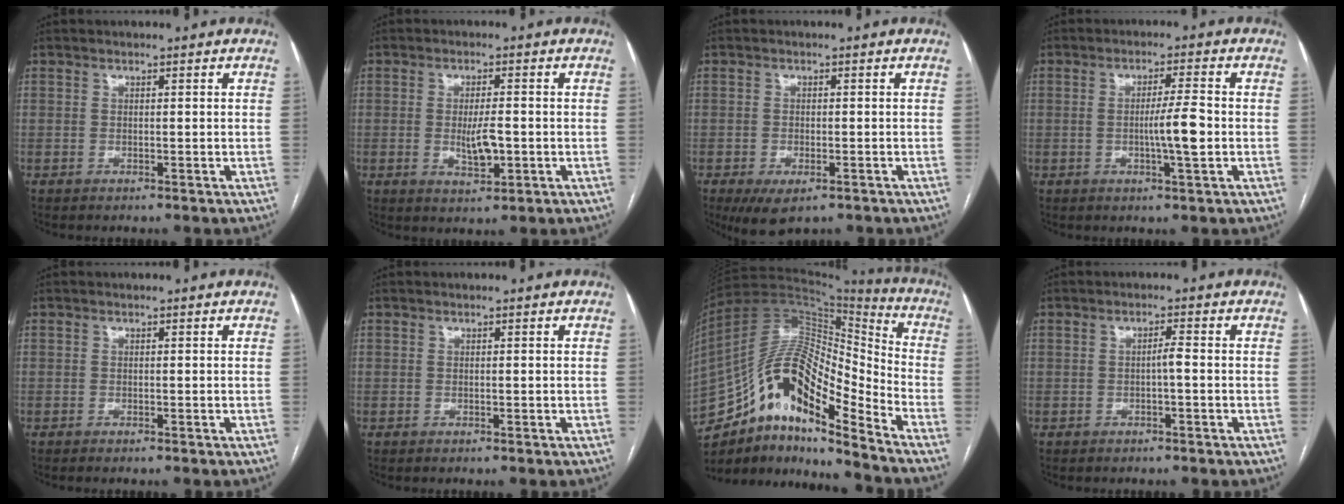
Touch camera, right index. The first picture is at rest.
{"total": 4.7, "force": [-0.7, 1.4, 4.4], "torque": [-0.081, -0.005, -0.008]}
{"total": 5.0, "force": [-3.0, 2.3, 3.3], "torque": [-0.055, -0.008, -0.039]}
{"total": 5.5, "force": [-0.8, -0.1, 5.5], "torque": [-0.090, -0.002, -0.014]}
{"total": 0.6, "force": [-0.5, 0.0, 0.3], "torque": [-0.005, -0.001, -0.009]}
{"total": 0.0}
{"total": 19.4, "force": [-11.9, 5.4, 14.4], "torque": [-0.273, 0.041, -0.200]}
{"total": 1.6, "force": [-0.4, 0.1, 1.5], "torque": [-0.023, 0.003, -0.007]}